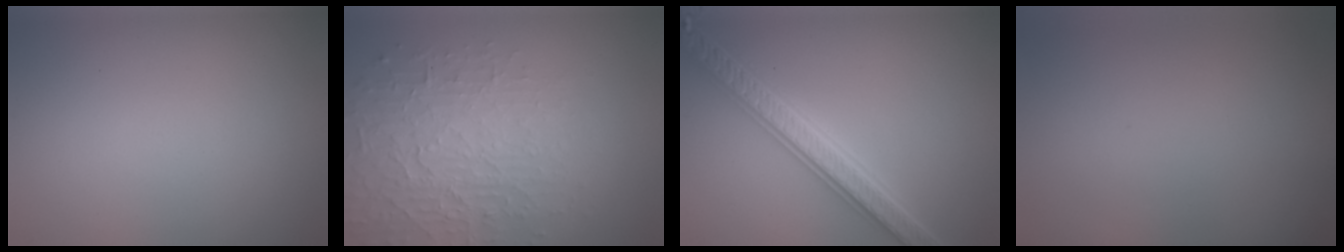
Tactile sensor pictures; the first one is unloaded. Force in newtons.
{"total": 4.6, "press": 4.1, "slide": 2.2}
{"total": 4.8, "press": 4.7, "slide": 1.1}
{"total": 0.0}